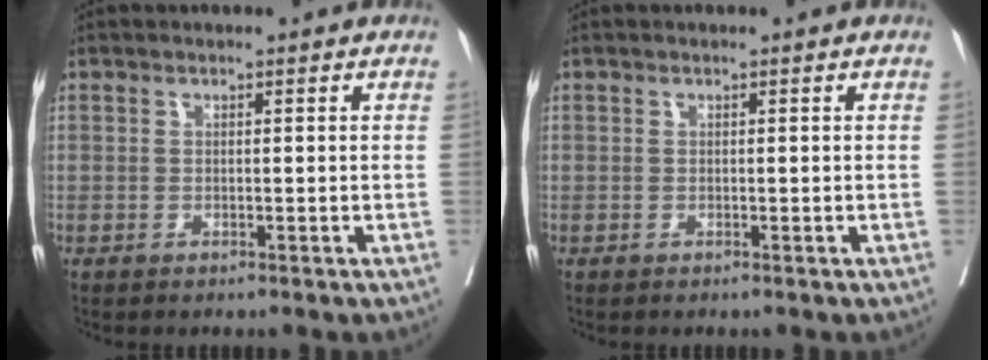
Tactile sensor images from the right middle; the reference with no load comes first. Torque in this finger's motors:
{"motor_torque": [-0.11, -0.05, 0.00, -0.01]}